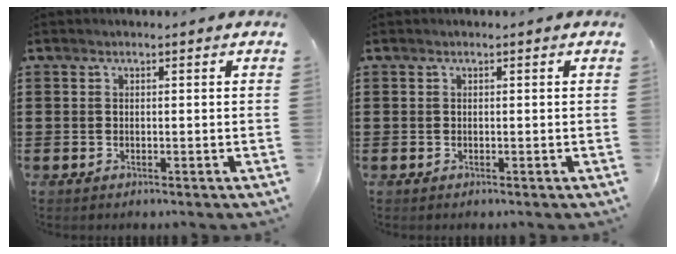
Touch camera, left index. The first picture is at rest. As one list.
[{"total": 0.0}]